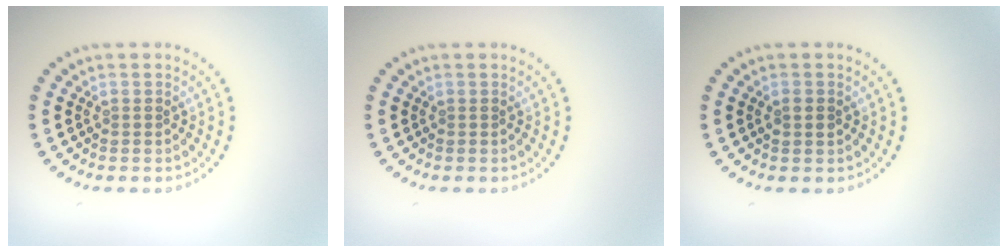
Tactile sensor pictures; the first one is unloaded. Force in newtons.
{"total": 0.0}
{"total": 1.0, "press": 1.0, "slide": 0.1}